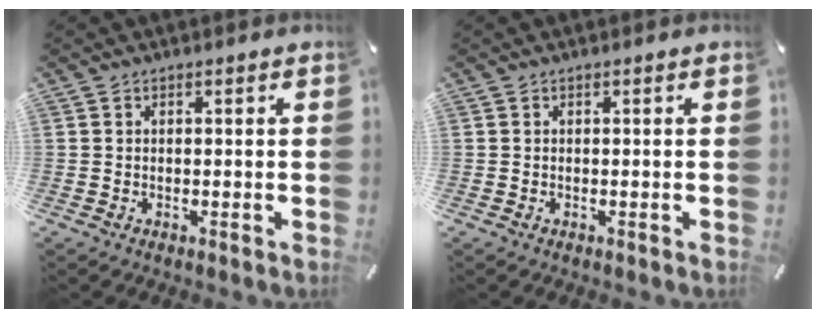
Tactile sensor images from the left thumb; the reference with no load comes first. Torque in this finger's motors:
{"motor_torque": [-0.10, 0.22, -0.02, -0.12, 0.00]}